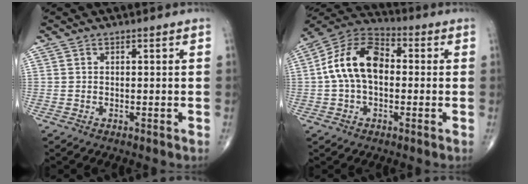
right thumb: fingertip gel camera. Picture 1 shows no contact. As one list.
[{"total": 13.7, "force": [0.4, 8.6, 10.6], "torque": [-0.187, 0.034, -0.007]}]